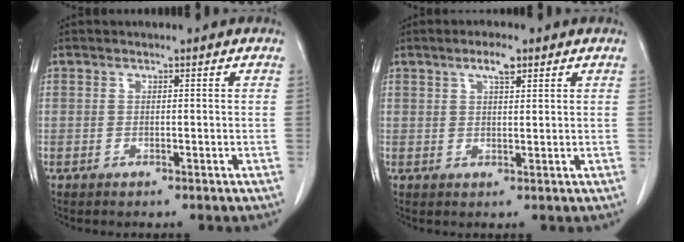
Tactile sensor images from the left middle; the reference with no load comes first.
{"total": 3.1, "force": [1.9, 0.8, 2.3], "torque": [-0.044, 0.005, 0.032]}